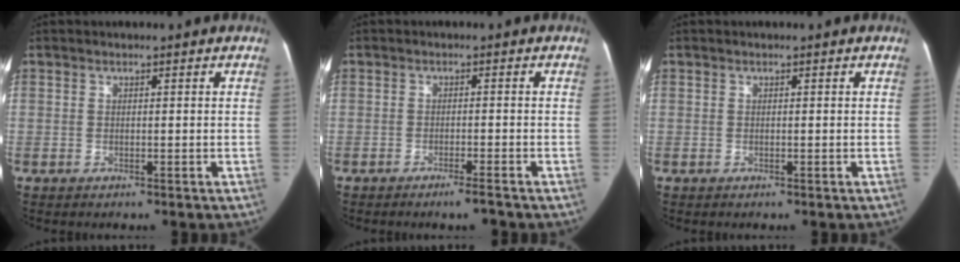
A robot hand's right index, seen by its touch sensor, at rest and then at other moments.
{"total": 2.7, "force": [-2.2, -0.1, 1.6], "torque": [-0.026, -0.003, -0.036]}
{"total": 0.0}